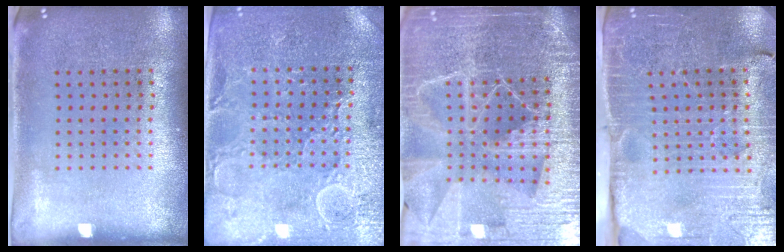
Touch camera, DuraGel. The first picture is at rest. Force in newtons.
{"total": 3.3, "press": 3.2, "slide": 0.6}
{"total": 5.9, "press": 5.2, "slide": 2.9}
{"total": 3.6, "press": 3.6, "slide": 0.6}